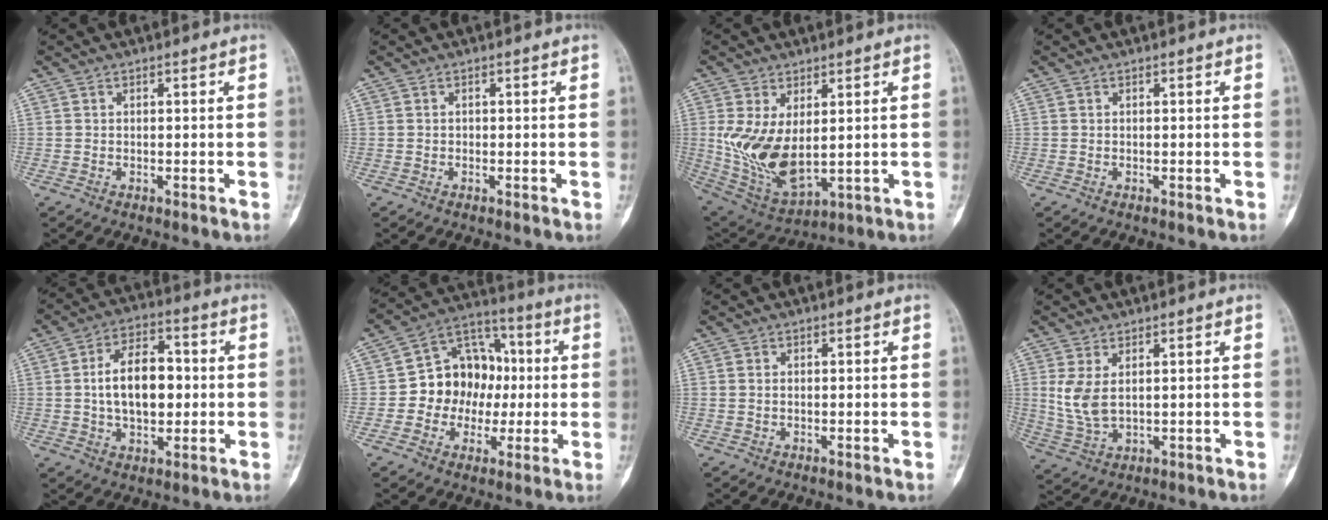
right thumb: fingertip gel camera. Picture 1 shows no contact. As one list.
[{"total": 0.0}, {"total": 13.1, "force": [1.2, 7.1, 10.9], "torque": [-0.202, -0.016, 0.047]}, {"total": 0.0}, {"total": 12.7, "force": [0.4, 7.6, 10.2], "torque": [-0.148, 0.015, 0.006]}, {"total": 13.7, "force": [-0.4, 11.4, 7.7], "torque": [-0.070, 0.034, -0.010]}, {"total": 0.5, "force": [0.1, 0.4, 0.3], "torque": [-0.006, 0.000, 0.001]}, {"total": 6.3, "force": [1.6, 3.3, 5.1], "torque": [-0.112, -0.009, 0.046]}]